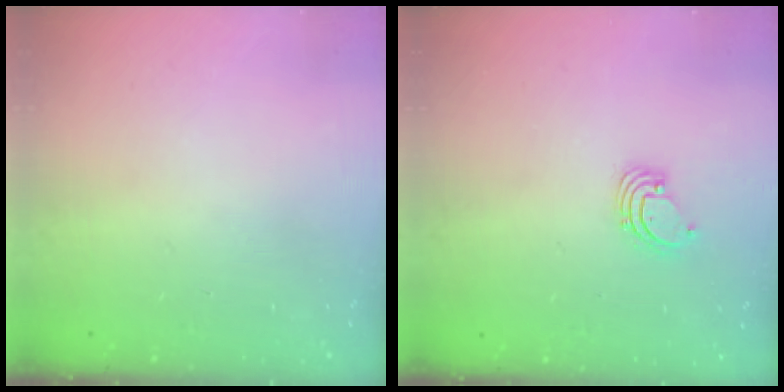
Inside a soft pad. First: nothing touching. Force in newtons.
{"total": 1.4, "press": 1.4, "slide": 0.1}